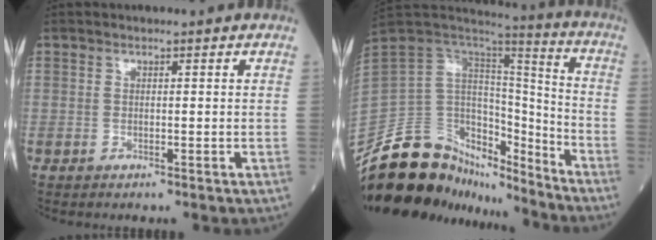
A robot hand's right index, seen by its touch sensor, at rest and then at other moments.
{"total": 23.0, "force": [-19.5, 9.4, 7.9], "torque": [-0.176, 0.046, -0.320]}